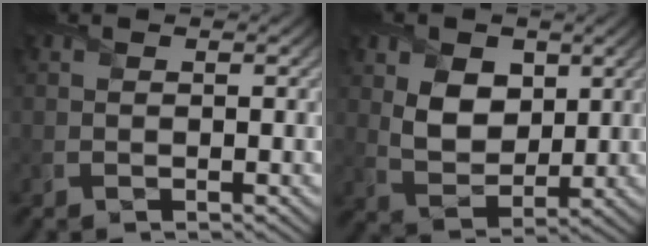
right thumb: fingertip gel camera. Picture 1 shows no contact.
{"total": 7.0, "force": [2.2, 4.9, 4.4], "torque": [-0.103, -0.007, 0.037]}